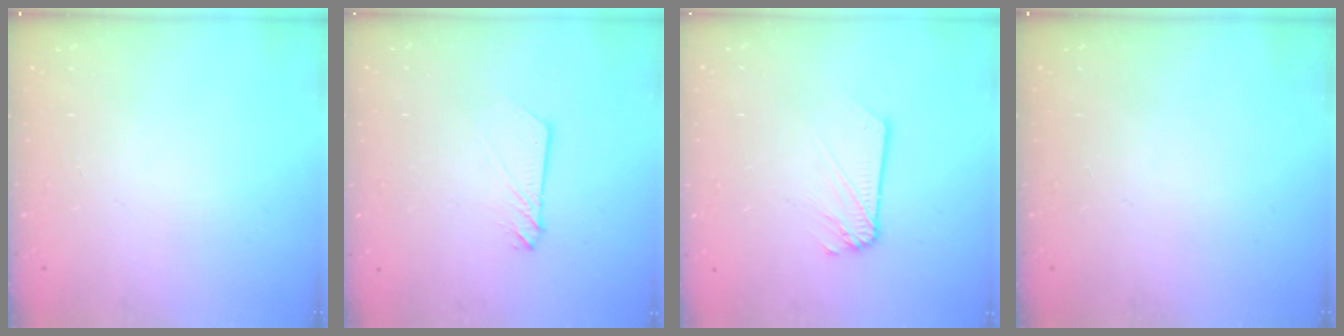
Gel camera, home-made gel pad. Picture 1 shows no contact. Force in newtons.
{"total": 2.4, "press": 2.4, "slide": 0.2}
{"total": 2.5, "press": 2.5, "slide": 0.1}
{"total": 0.0}